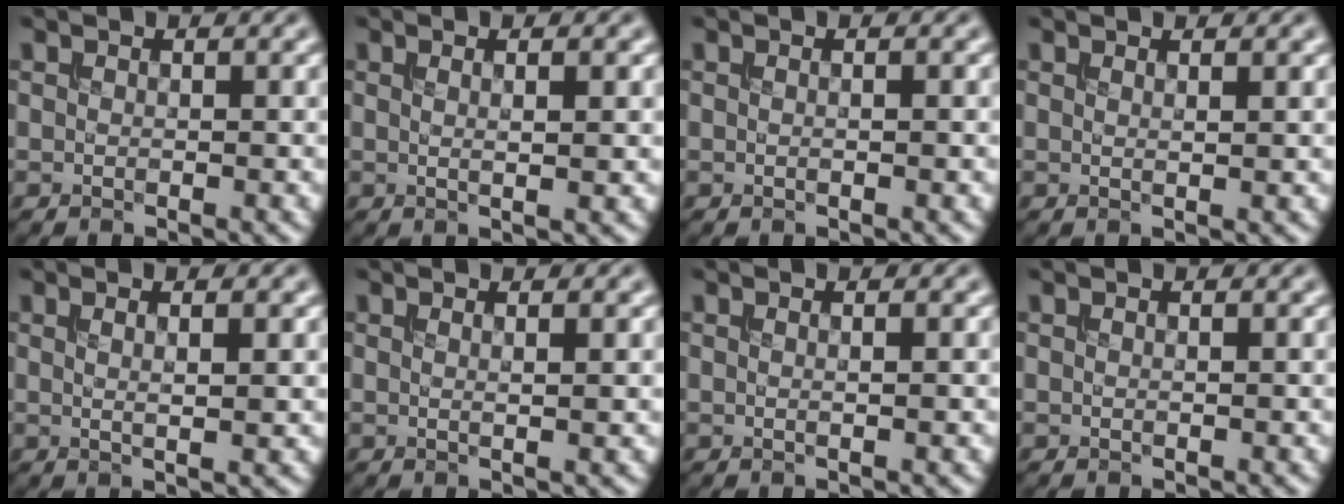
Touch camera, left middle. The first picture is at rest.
{"total": 3.0, "force": [0.9, 0.9, 2.7], "torque": [-0.028, 0.003, -0.003]}
{"total": 1.4, "force": [0.3, 0.6, 1.2], "torque": [-0.009, -0.002, -0.009]}
{"total": 1.4, "force": [0.7, 0.5, 1.1], "torque": [-0.008, 0.003, 0.002]}
{"total": 3.2, "force": [1.1, 0.9, 2.9], "torque": [-0.031, 0.001, 0.004]}
{"total": 2.1, "force": [0.7, 0.7, 1.8], "torque": [-0.021, 0.005, -0.005]}
{"total": 1.7, "force": [0.5, 0.7, 1.5], "torque": [-0.015, 0.001, -0.009]}
{"total": 0.6, "force": [0.2, 0.3, 0.5], "torque": [-0.003, 0.002, -0.003]}